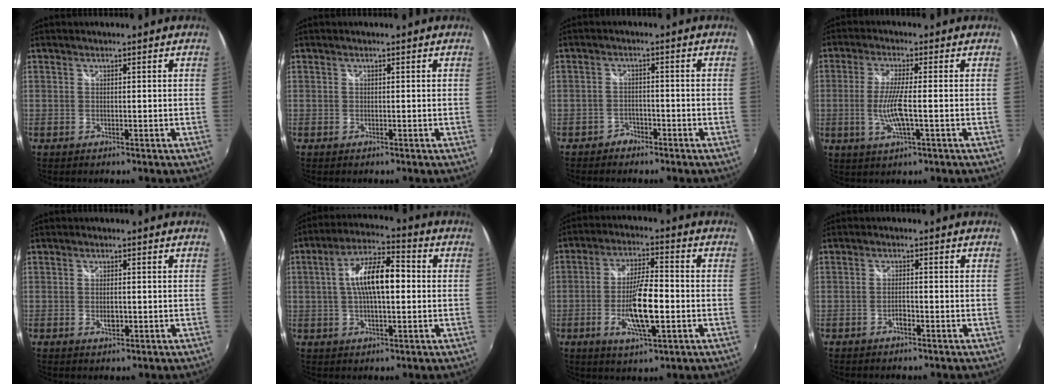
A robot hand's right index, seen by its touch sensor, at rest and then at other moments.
{"total": 0.0}
{"total": 2.7, "force": [-2.1, 1.6, 0.1], "torque": [-0.008, 0.009, -0.037]}
{"total": 6.9, "force": [-1.3, 0.6, 6.8], "torque": [-0.134, -0.010, -0.026]}
{"total": 2.3, "force": [-0.5, 1.2, 1.9], "torque": [-0.033, -0.003, -0.007]}
{"total": 11.1, "force": [0.6, 4.0, 10.3], "torque": [-0.187, 0.017, 0.008]}
{"total": 11.0, "force": [-3.0, 2.5, 10.3], "torque": [-0.197, -0.007, -0.053]}
{"total": 1.8, "force": [-1.1, 0.6, 1.3], "torque": [-0.030, 0.002, -0.022]}